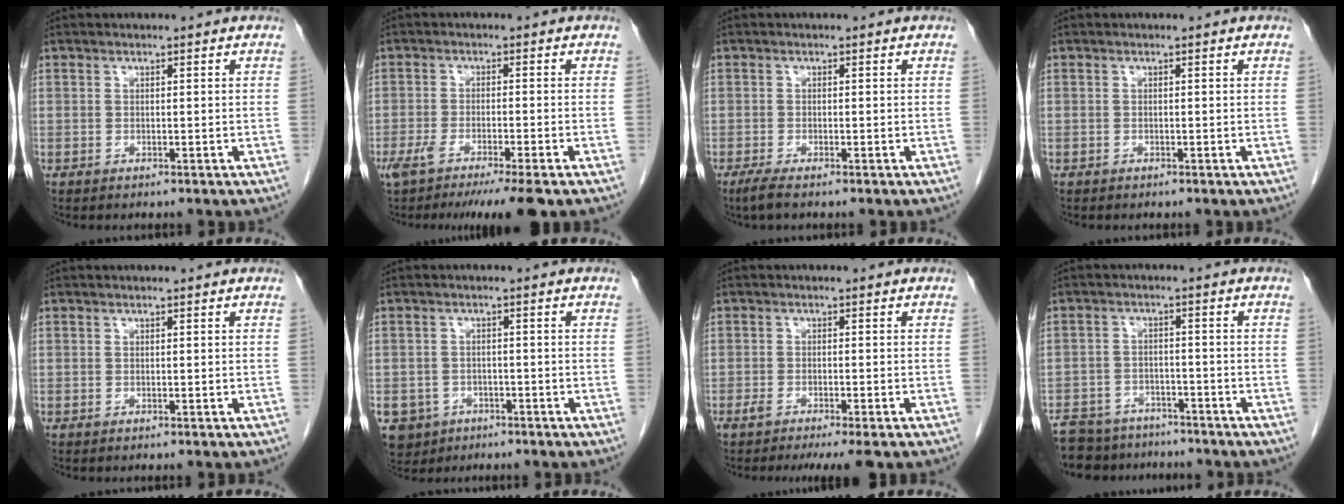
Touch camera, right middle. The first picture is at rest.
{"total": 10.5, "force": [-8.0, -0.1, 6.8], "torque": [-0.093, -0.021, -0.122]}
{"total": 1.8, "force": [-1.3, 0.0, 1.2], "torque": [-0.036, -0.007, -0.029]}
{"total": 0.0}
{"total": 0.0}
{"total": 6.0, "force": [-3.2, 4.9, 1.1], "torque": [-0.025, 0.006, -0.046]}
{"total": 6.2, "force": [-4.7, 0.5, 4.0], "torque": [-0.054, -0.009, -0.069]}
{"total": 12.5, "force": [-10.7, 5.5, 3.2], "torque": [-0.069, 0.004, -0.149]}